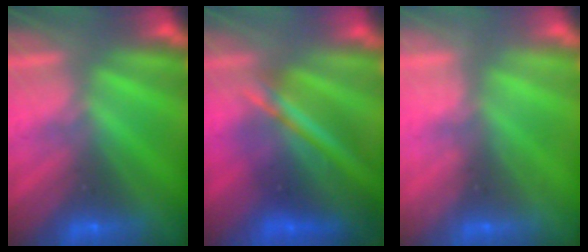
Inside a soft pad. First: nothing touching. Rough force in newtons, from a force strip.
{"total": 9.3}
{"total": 2.0}